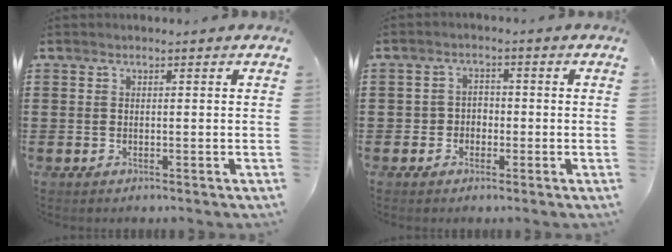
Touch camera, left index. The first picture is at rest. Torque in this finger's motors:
{"motor_torque": [-0.57, 0.78, 0.02, -0.01]}